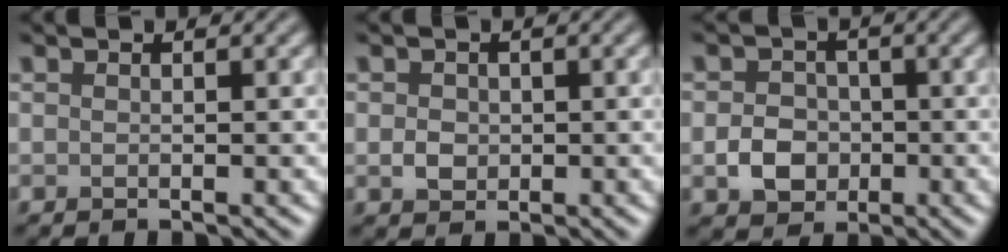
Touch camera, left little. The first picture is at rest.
{"total": 1.6, "force": [0.0, 1.4, 0.7], "torque": [-0.012, -0.003, -0.003]}
{"total": 3.3, "force": [-0.8, 2.8, 1.5], "torque": [-0.023, 0.000, -0.018]}